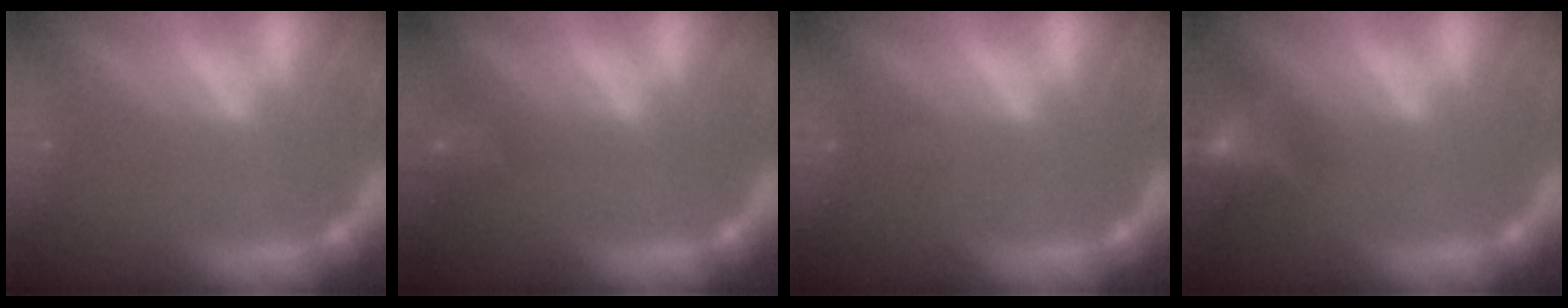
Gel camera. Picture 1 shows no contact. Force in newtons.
{"total": 2.9}
{"total": 0.9}
{"total": 6.5}